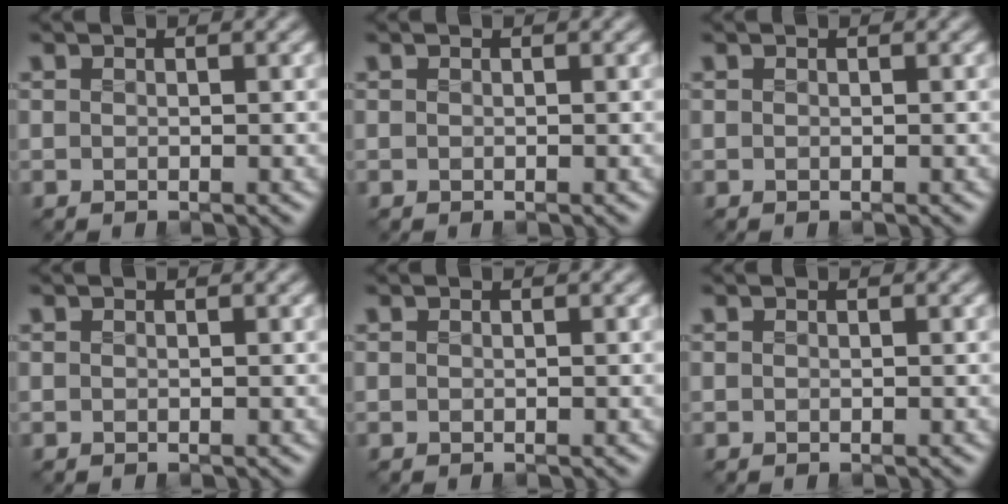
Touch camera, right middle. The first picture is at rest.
{"total": 0.0}
{"total": 0.0}
{"total": 0.0}
{"total": 0.0}
{"total": 0.0}